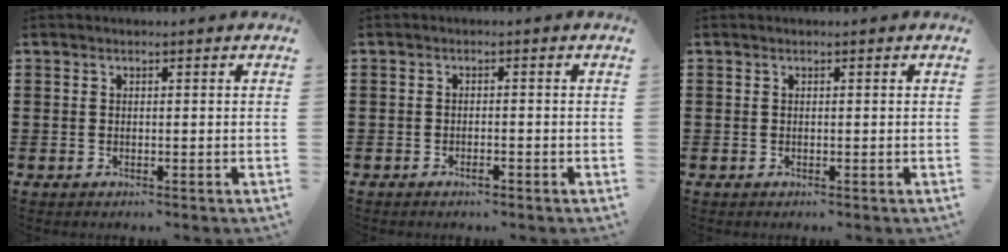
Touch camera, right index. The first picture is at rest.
{"total": 1.2, "force": [-0.9, 0.2, 0.7], "torque": [-0.017, -0.006, -0.015]}
{"total": 0.0}